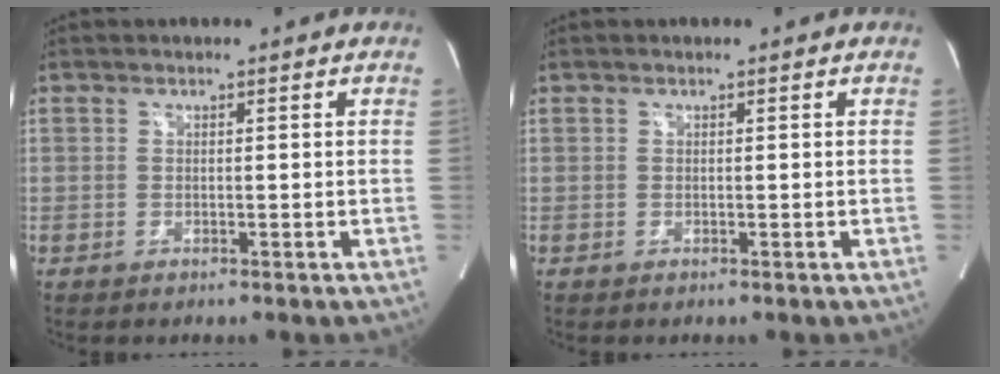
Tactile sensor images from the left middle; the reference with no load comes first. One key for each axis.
{"total": 0.0}